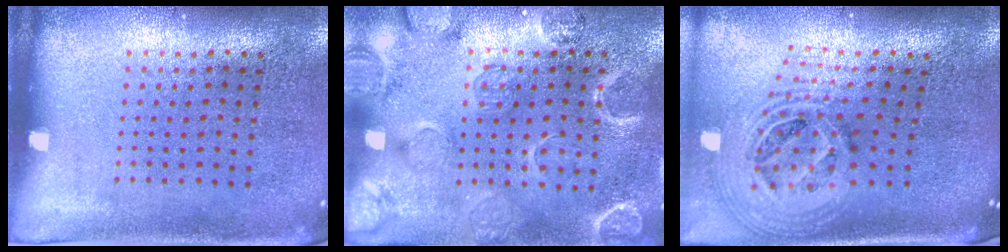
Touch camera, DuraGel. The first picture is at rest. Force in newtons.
{"total": 2.3, "press": 2.3, "slide": 0.4}
{"total": 2.7, "press": 1.9, "slide": 1.9}